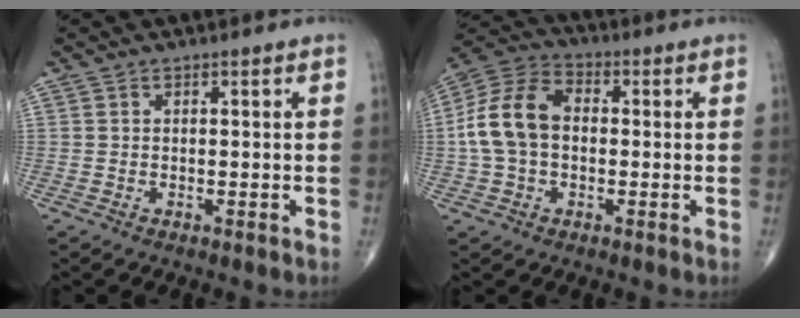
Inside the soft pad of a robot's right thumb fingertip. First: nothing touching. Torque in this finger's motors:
{"motor_torque": [-0.30, 0.55, 0.20, 0.09, 0.16]}